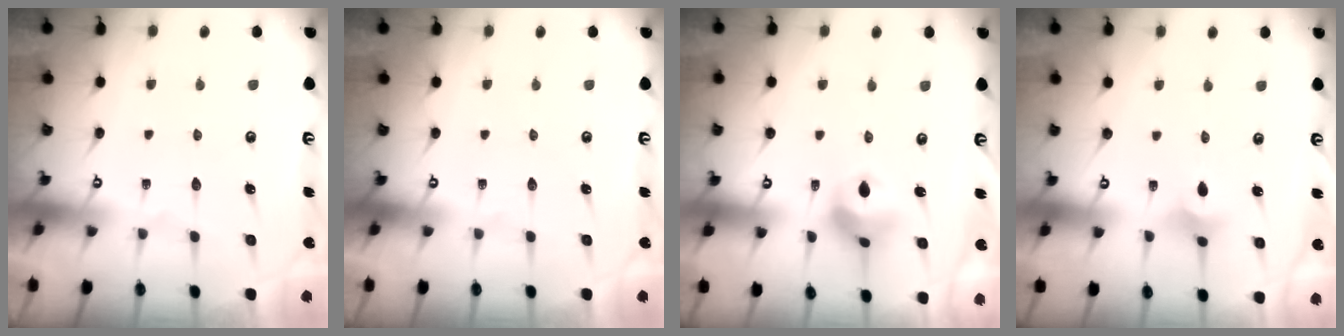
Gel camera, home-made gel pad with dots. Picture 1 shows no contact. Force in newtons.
{"total": 0.0}
{"total": 9.0, "press": 9.0, "slide": 1.0}
{"total": 3.6, "press": 3.5, "slide": 0.8}